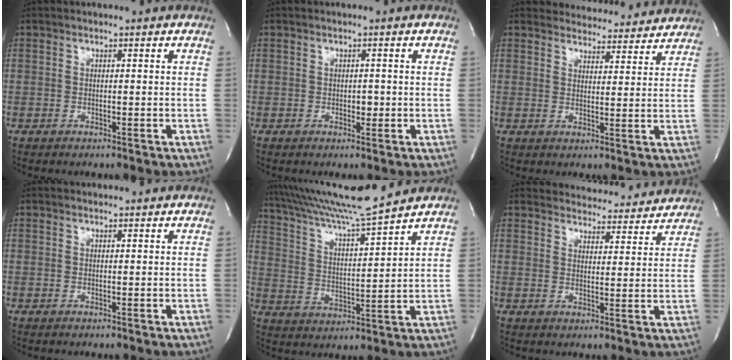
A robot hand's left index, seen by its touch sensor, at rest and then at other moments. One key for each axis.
{"total": 1.2, "fx": 0.0, "fy": 0.8, "fz": 0.9, "tx": -0.011, "ty": 0.001, "tz": 0.000}
{"total": 11.1, "fx": 10.8, "fy": 2.5, "fz": 0.7, "tx": 0.010, "ty": 0.003, "tz": 0.121}
{"total": 1.6, "fx": 1.6, "fy": 0.1, "fz": 0.2, "tx": -0.011, "ty": 0.010, "tz": 0.024}
{"total": 13.9, "fx": 12.9, "fy": -1.7, "fz": 5.1, "tx": -0.105, "ty": -0.003, "tz": 0.225}
{"total": 12.7, "fx": 12.3, "fy": 2.7, "fz": 1.1, "tx": 0.006, "ty": -0.002, "tz": 0.137}